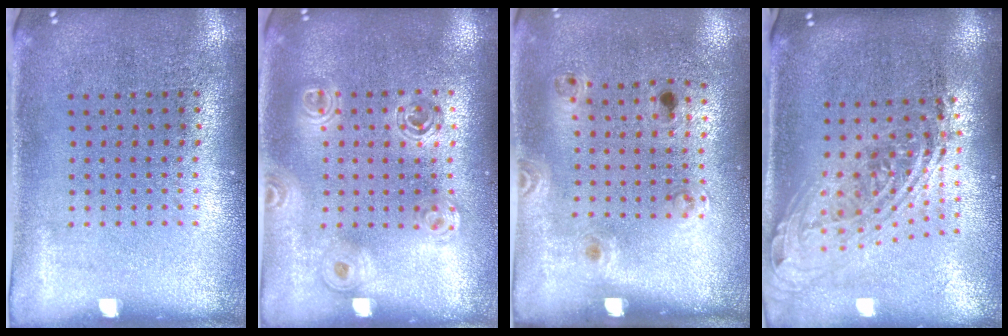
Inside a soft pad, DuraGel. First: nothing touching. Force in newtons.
{"total": 1.6, "press": 1.4, "slide": 0.7}
{"total": 1.3, "press": 0.7, "slide": 1.1}
{"total": 2.1, "press": 1.5, "slide": 1.4}